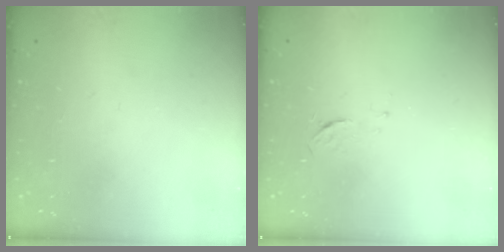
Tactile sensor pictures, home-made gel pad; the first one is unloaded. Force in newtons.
{"total": 3.9, "press": 3.9, "slide": 0.4}